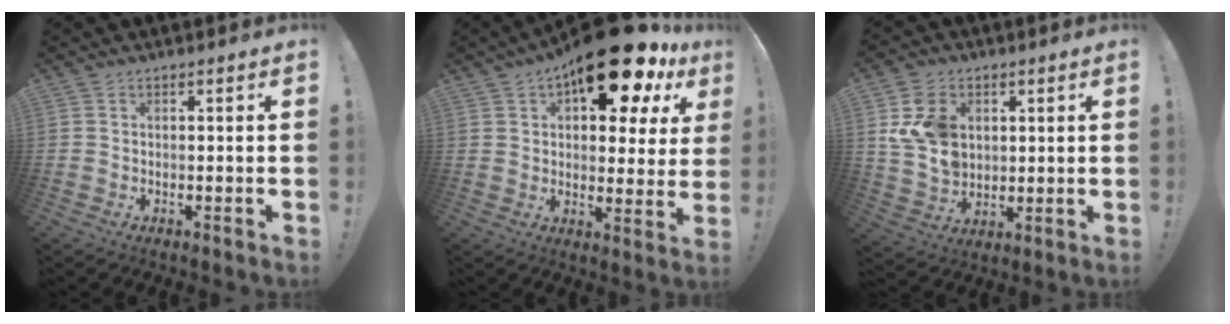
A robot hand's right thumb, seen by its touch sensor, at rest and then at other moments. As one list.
[{"total": 20.2, "force": [12.1, 8.3, 13.9], "torque": [-0.188, -0.079, 0.199]}, {"total": 13.0, "force": [4.0, 10.2, 6.9], "torque": [-0.126, -0.012, 0.082]}]